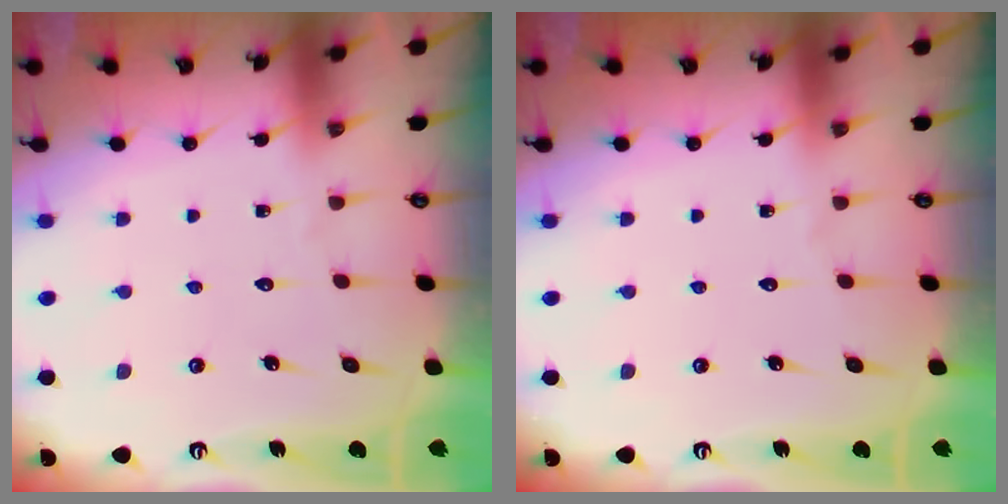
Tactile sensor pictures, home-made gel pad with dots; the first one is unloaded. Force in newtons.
{"total": 0.0}